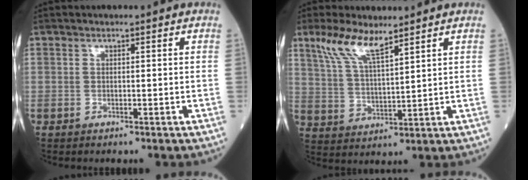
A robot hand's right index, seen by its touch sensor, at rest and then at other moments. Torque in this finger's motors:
{"motor_torque": [0.16, 0.17, 0.11, 0.07]}